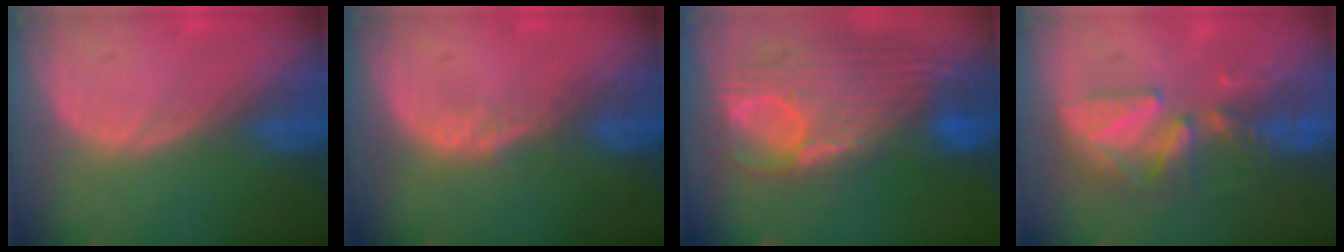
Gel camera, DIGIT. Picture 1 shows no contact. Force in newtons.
{"total": 1.4, "press": 1.4, "slide": 0.1}
{"total": 12.7, "press": 10.7, "slide": 6.7}
{"total": 7.6, "press": 7.3, "slide": 2.1}